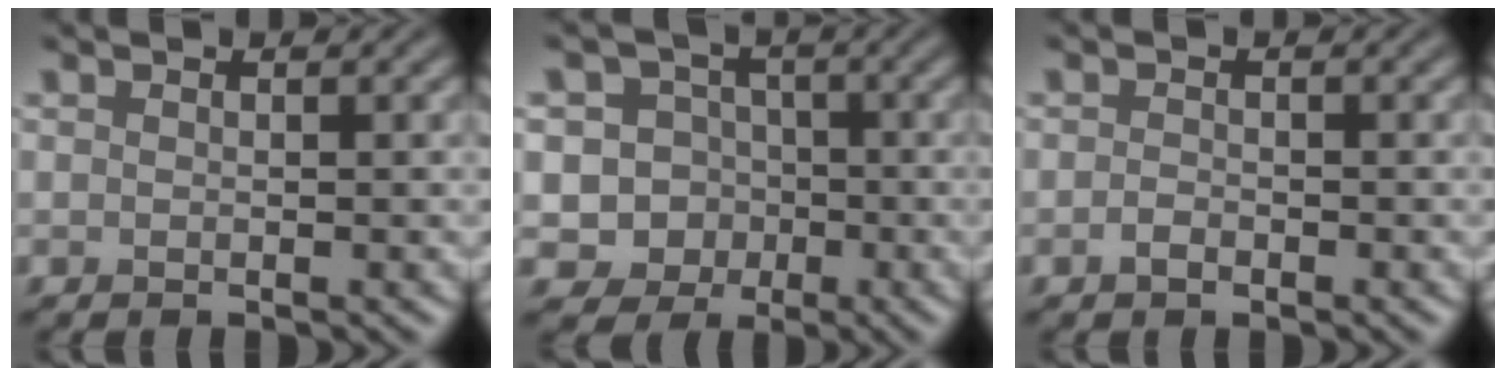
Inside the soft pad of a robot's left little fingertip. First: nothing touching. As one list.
[{"total": 8.7, "force": [-2.2, 8.2, 1.8], "torque": [-0.021, 0.009, -0.068]}, {"total": 0.9, "force": [-0.5, 0.5, 0.6], "torque": [-0.013, 0.001, -0.013]}]